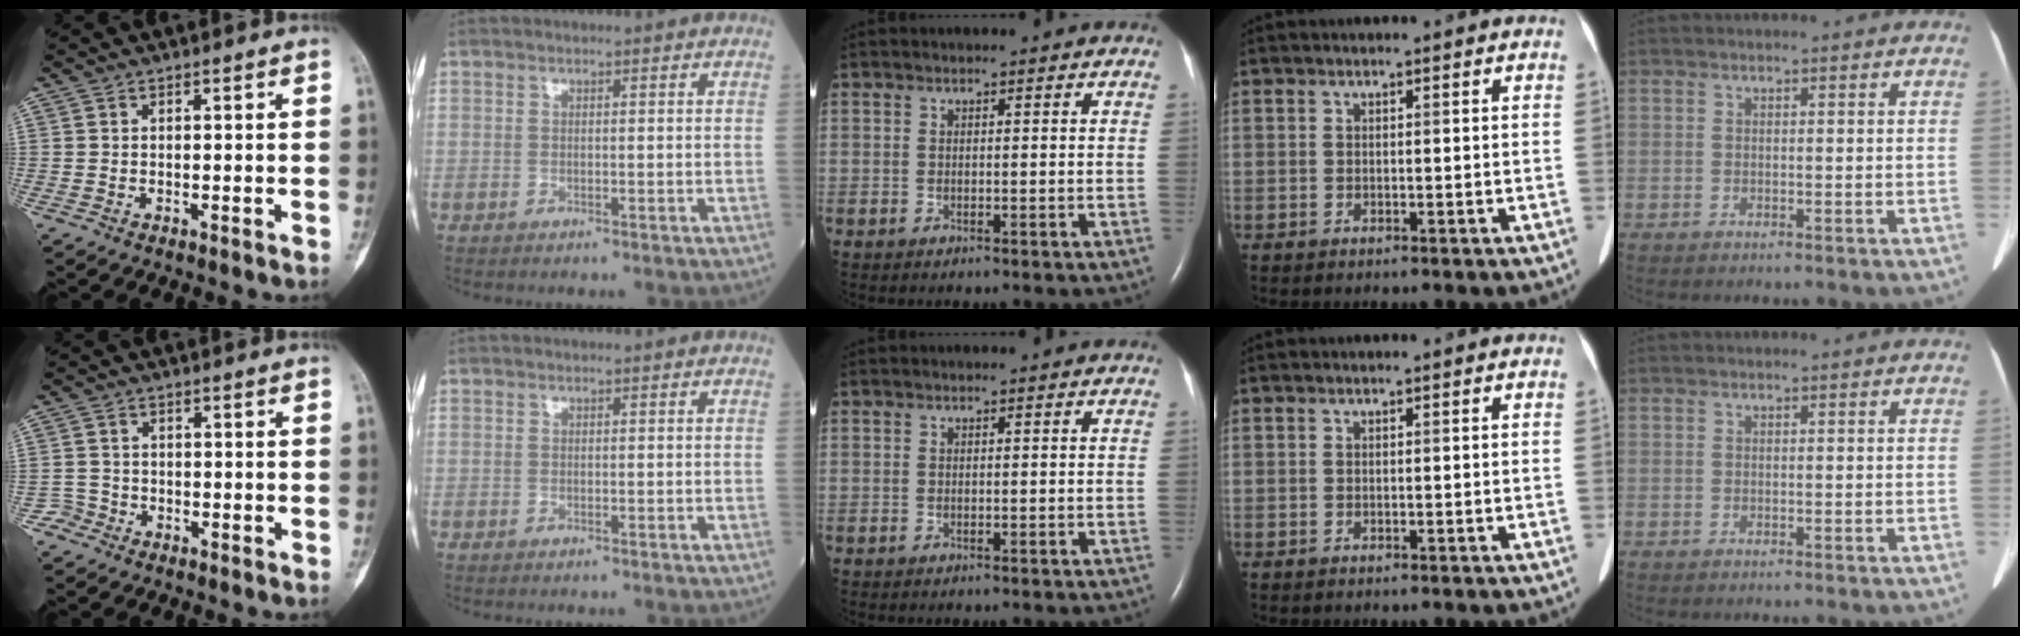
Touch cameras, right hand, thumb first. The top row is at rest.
{"thumb": {"total": 2.0, "force": [-1.3, 1.4, -0.5], "torque": [0.018, 0.007, -0.031]}}